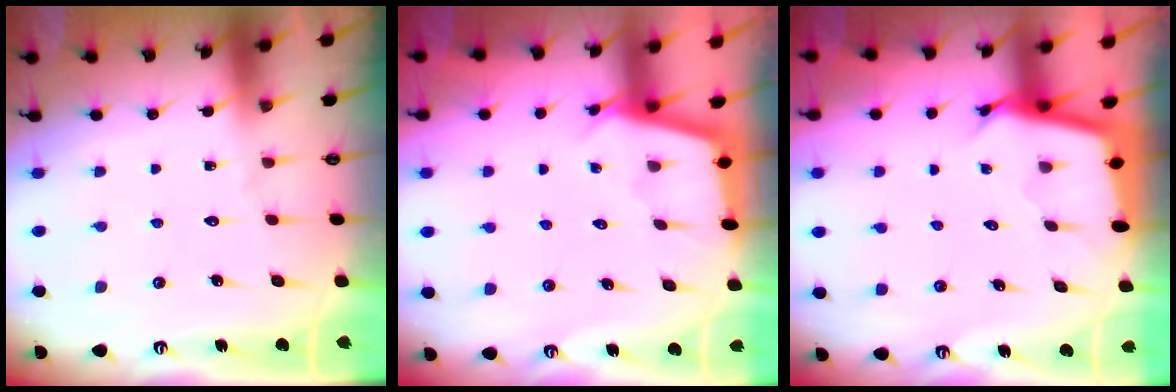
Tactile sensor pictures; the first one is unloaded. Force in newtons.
{"total": 2.9, "press": 2.9, "slide": 0.3}
{"total": 2.7, "press": 2.7, "slide": 0.1}